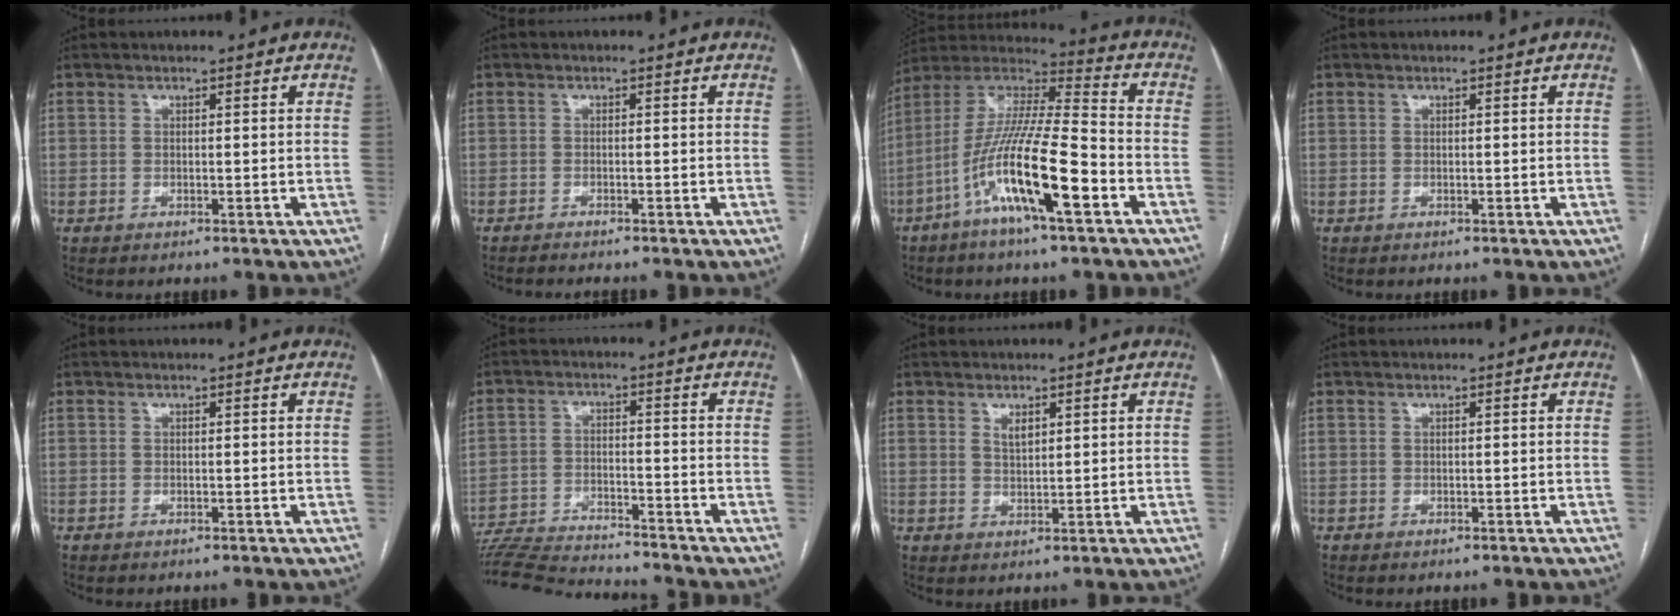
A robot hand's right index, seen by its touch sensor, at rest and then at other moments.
{"total": 2.3, "force": [-2.1, -0.2, 0.8], "torque": [-0.010, -0.002, -0.030]}
{"total": 16.3, "force": [-7.1, 1.3, 14.6], "torque": [-0.285, -0.004, -0.134]}
{"total": 0.0}
{"total": 0.0}
{"total": 12.5, "force": [-12.2, 0.2, 2.8], "torque": [-0.045, 0.000, -0.202]}
{"total": 1.9, "force": [1.1, 0.8, 1.3], "torque": [-0.027, -0.002, 0.025]}
{"total": 0.0}